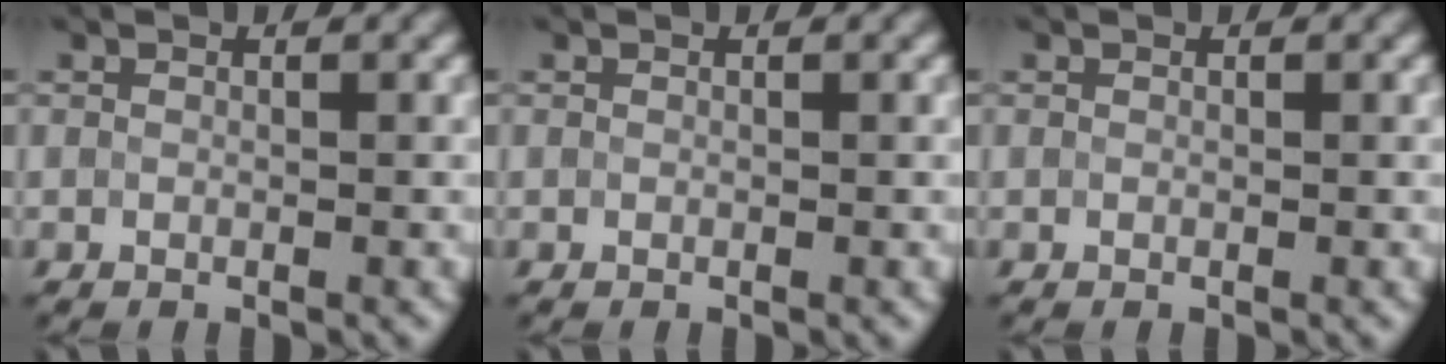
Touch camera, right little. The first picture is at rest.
{"total": 0.0}
{"total": 0.0}